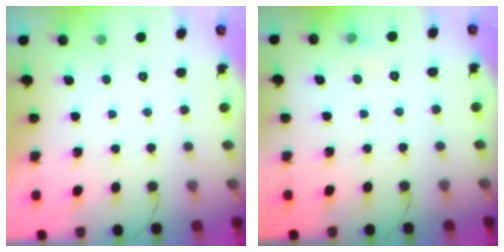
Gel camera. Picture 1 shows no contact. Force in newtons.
{"total": 3.4, "press": 3.2, "slide": 1.3}